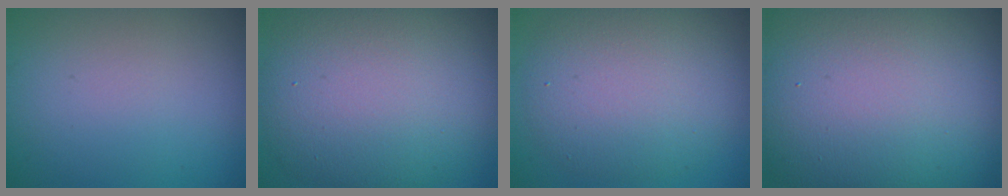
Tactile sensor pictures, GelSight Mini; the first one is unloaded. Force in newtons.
{"total": 13.1, "press": 13.1, "slide": 0.6}
{"total": 7.5, "press": 7.5, "slide": 0.7}
{"total": 20.3, "press": 20.3, "slide": 1.1}